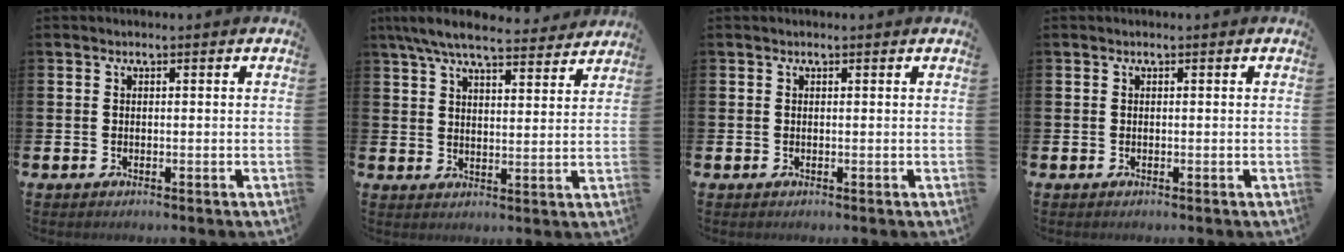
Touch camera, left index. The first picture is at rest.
{"total": 7.6, "force": [6.9, 1.4, 2.8], "torque": [-0.061, -0.038, 0.123]}
{"total": 0.0}
{"total": 0.0}